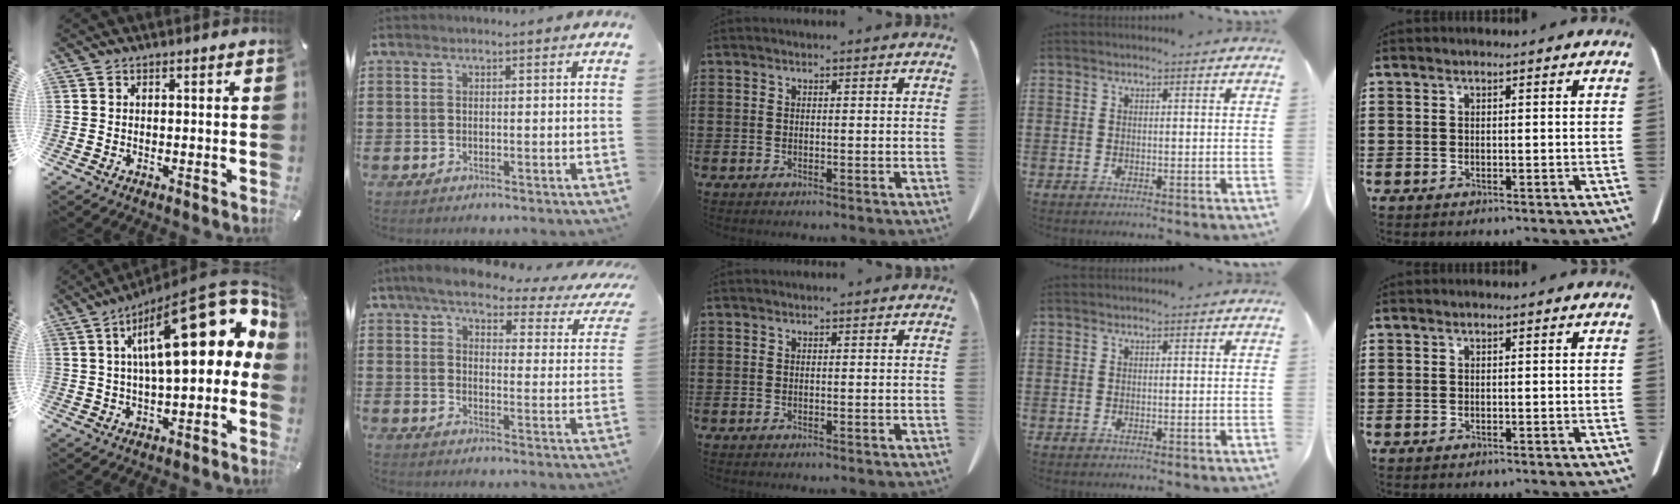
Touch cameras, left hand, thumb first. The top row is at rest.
{"thumb": {"total": 24.1, "force": [8.1, 8.8, 21.0], "torque": [-0.327, -0.056, 0.132]}, "index": {"total": 6.0, "force": [4.7, 1.3, 3.6], "torque": [-0.084, -0.021, 0.075]}}